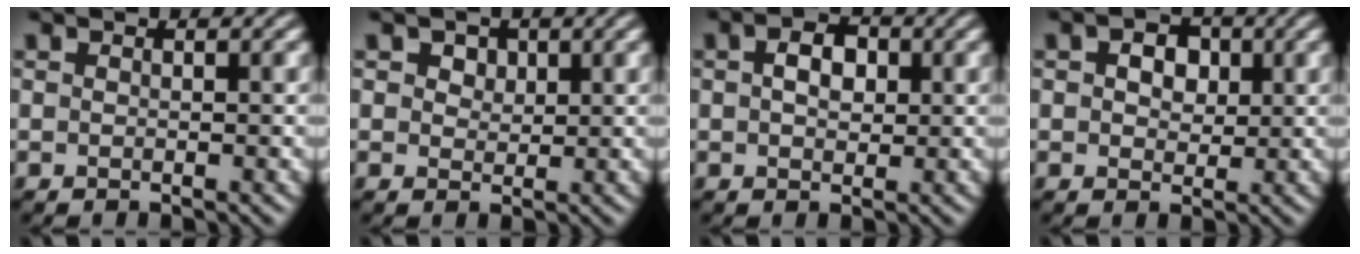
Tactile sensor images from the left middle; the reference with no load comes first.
{"total": 2.6, "force": [1.4, 1.7, 1.2], "torque": [-0.022, 0.002, 0.016]}
{"total": 3.1, "force": [0.6, 2.0, 2.3], "torque": [-0.042, 0.005, 0.008]}
{"total": 3.9, "force": [1.3, 2.7, 2.6], "torque": [-0.032, 0.009, 0.004]}